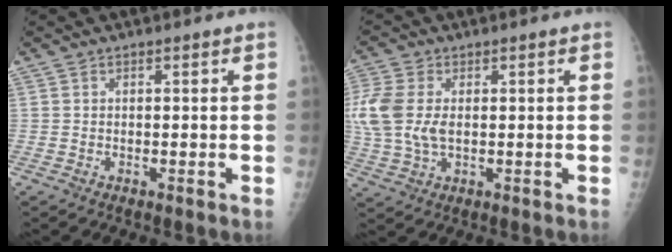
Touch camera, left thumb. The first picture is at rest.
{"total": 9.8, "force": [1.0, 6.0, 7.6], "torque": [-0.197, 0.005, 0.023]}